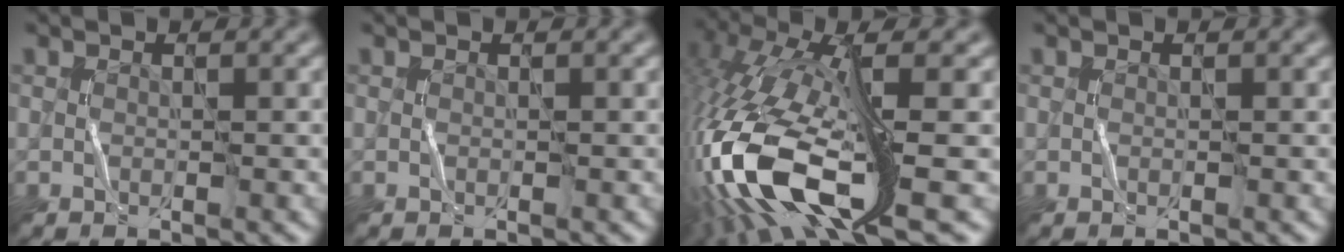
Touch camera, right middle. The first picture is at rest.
{"total": 0.0}
{"total": 15.1, "force": [-4.8, 5.2, 13.3], "torque": [-0.303, -0.009, -0.086]}
{"total": 0.0}